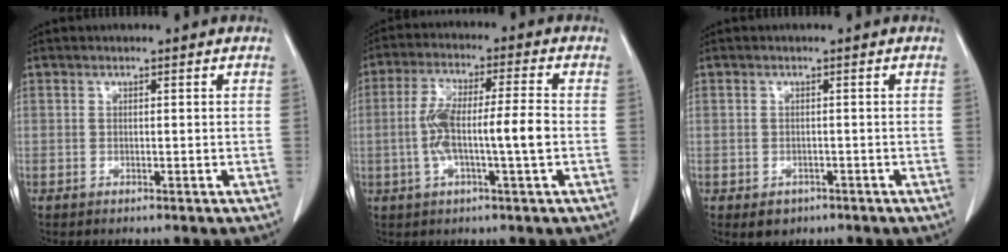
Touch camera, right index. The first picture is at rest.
{"total": 9.4, "force": [-1.4, 0.7, 9.2], "torque": [-0.181, 0.016, -0.028]}
{"total": 2.4, "force": [-1.2, 1.9, 0.7], "torque": [-0.003, 0.004, -0.009]}